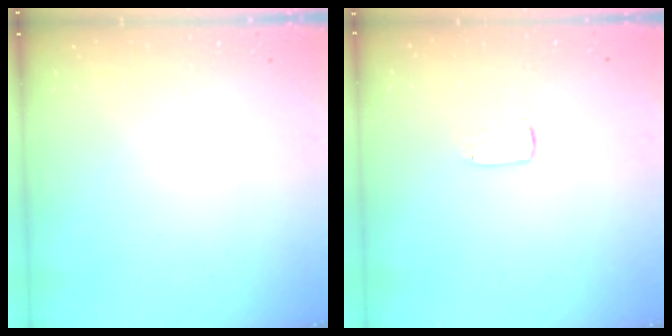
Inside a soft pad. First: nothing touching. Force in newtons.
{"total": 1.0, "press": 1.0, "slide": 0.1}